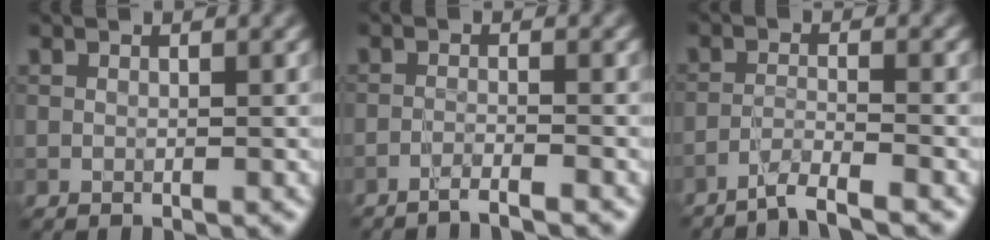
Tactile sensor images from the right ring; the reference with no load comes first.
{"total": 1.9, "force": [-1.6, 0.1, 1.1], "torque": [-0.010, -0.003, -0.043]}
{"total": 2.8, "force": [-2.4, 0.1, 1.5], "torque": [-0.021, 0.001, -0.061]}